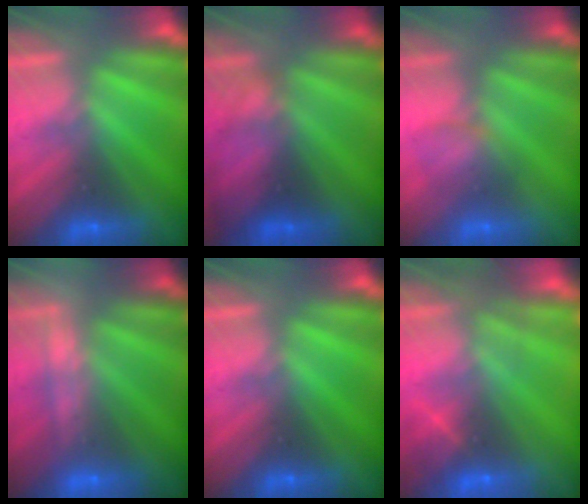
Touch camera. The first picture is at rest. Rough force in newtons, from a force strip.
{"total": 2.3}
{"total": 3.0}
{"total": 2.2}
{"total": 0.0}
{"total": 9.6}